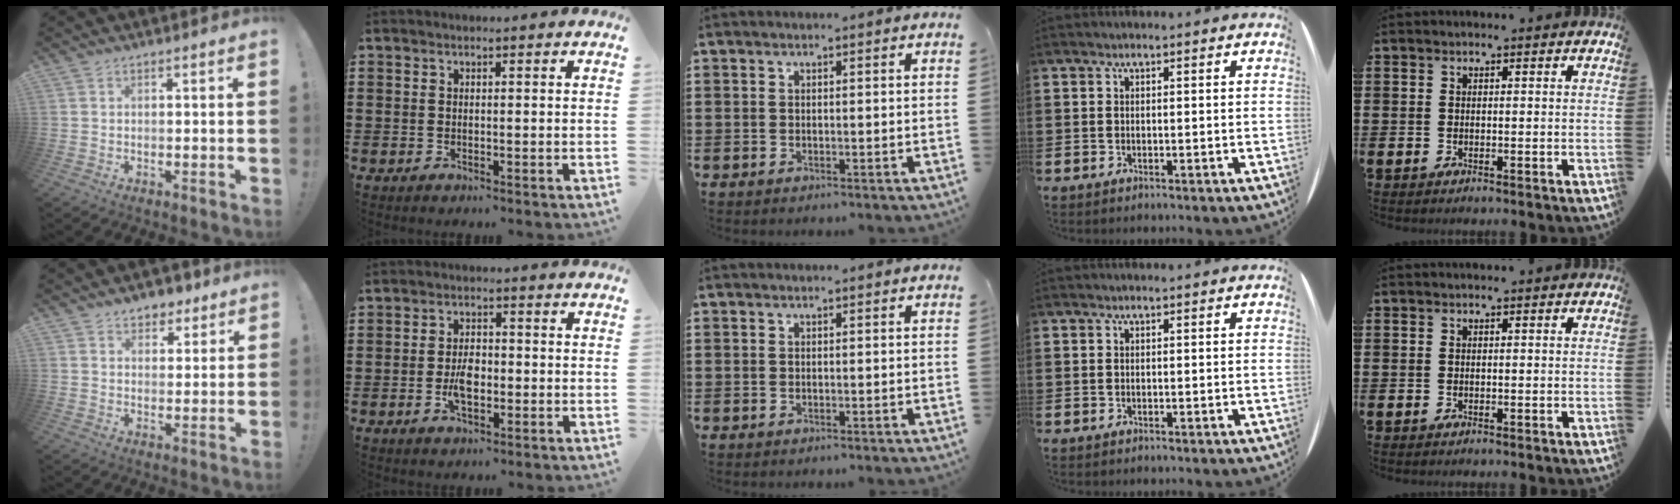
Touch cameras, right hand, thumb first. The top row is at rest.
{"thumb": {"total": 6.0, "force": [4.2, 3.9, 1.5], "torque": [0.000, -0.028, 0.075]}, "index": {"total": 4.3, "force": [-0.9, 2.3, 3.5], "torque": [-0.078, 0.002, -0.020]}}